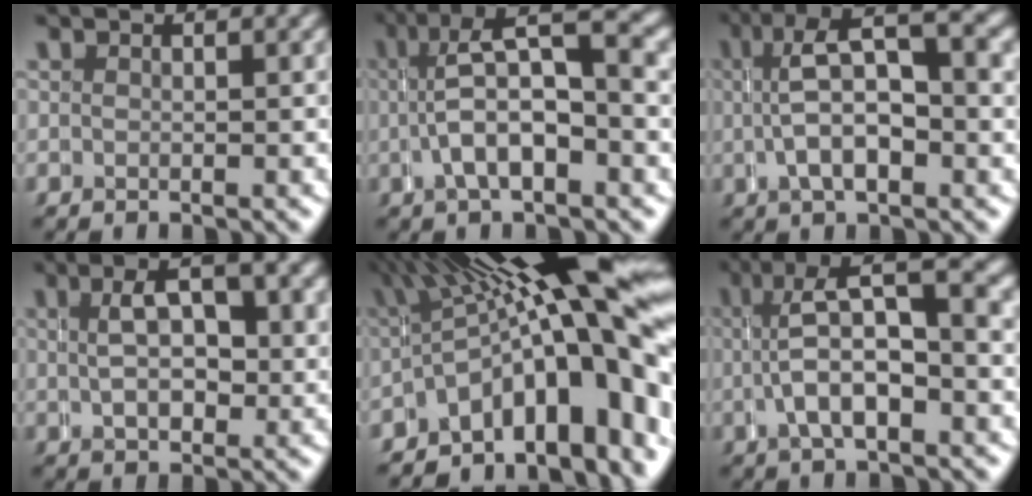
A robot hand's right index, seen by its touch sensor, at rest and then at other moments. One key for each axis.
{"total": 6.5, "fx": 0.8, "fy": 1.9, "fz": 6.1, "tx": -0.092, "ty": 0.019, "tz": 0.008}
{"total": 6.5, "fx": 1.2, "fy": 2.2, "fz": 6.0, "tx": -0.091, "ty": 0.019, "tz": 0.015}
{"total": 5.0, "fx": 1.5, "fy": 1.7, "fz": 4.4, "tx": -0.053, "ty": 0.021, "tz": 0.021}
{"total": 15.5, "fx": -0.3, "fy": 6.2, "fz": 14.2, "tx": -0.223, "ty": -0.004, "tz": -0.003}
{"total": 6.6, "fx": 1.1, "fy": 2.1, "fz": 6.2, "tx": -0.095, "ty": 0.017, "tz": 0.013}